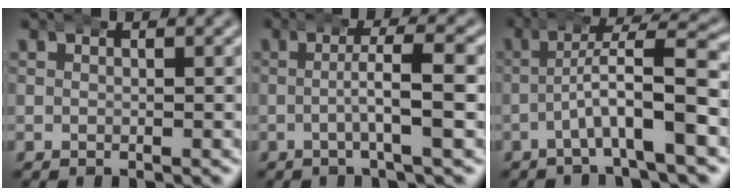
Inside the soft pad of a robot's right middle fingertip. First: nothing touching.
{"total": 2.7, "force": [-0.8, -0.7, 2.5], "torque": [-0.048, 0.002, -0.013]}
{"total": 5.8, "force": [-1.3, 1.2, 5.5], "torque": [-0.080, 0.011, -0.021]}